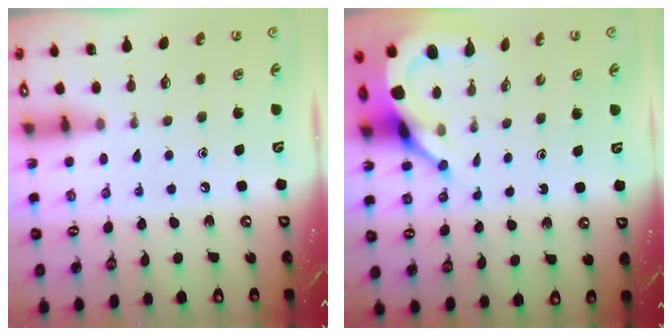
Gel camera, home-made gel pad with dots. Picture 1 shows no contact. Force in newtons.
{"total": 6.7, "press": 6.7, "slide": 0.9}